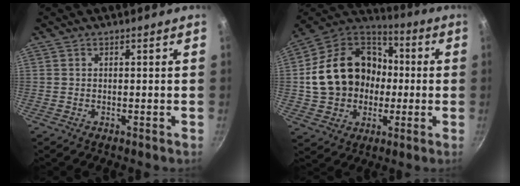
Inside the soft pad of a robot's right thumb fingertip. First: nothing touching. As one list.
[{"total": 22.0, "force": [-0.1, 17.8, 12.9], "torque": [-0.200, 0.047, 0.003]}]